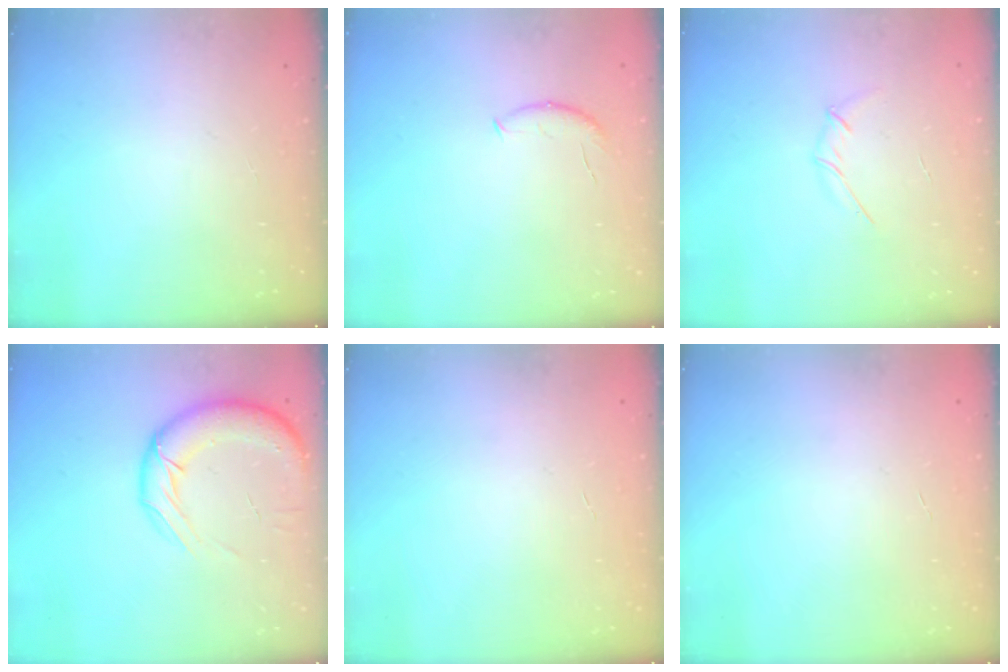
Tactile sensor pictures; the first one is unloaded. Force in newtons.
{"total": 6.5, "press": 6.4, "slide": 0.8}
{"total": 3.3, "press": 3.2, "slide": 0.9}
{"total": 15.3, "press": 14.8, "slide": 3.8}
{"total": 0.0}
{"total": 0.0}